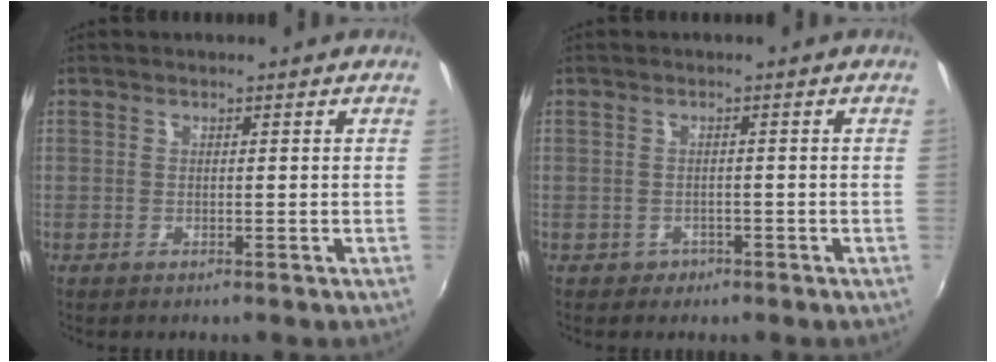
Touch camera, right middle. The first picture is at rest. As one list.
[{"total": 1.9, "force": [-1.0, 1.6, 0.3], "torque": [-0.007, -0.001, -0.011]}]